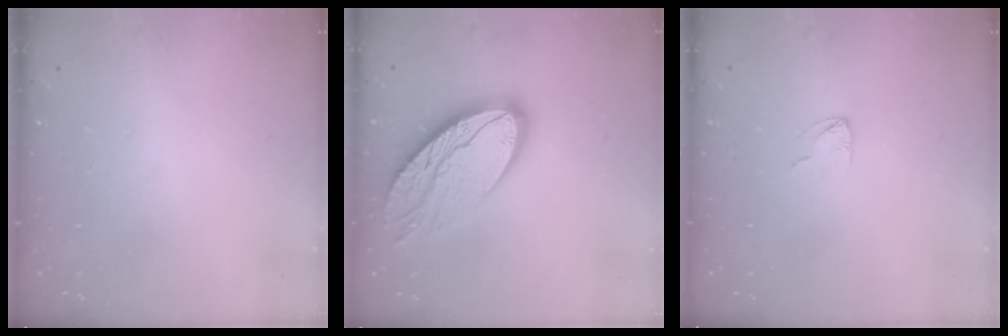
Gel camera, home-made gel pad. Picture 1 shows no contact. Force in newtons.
{"total": 17.9, "press": 17.9, "slide": 1.4}
{"total": 2.9, "press": 2.9, "slide": 0.2}